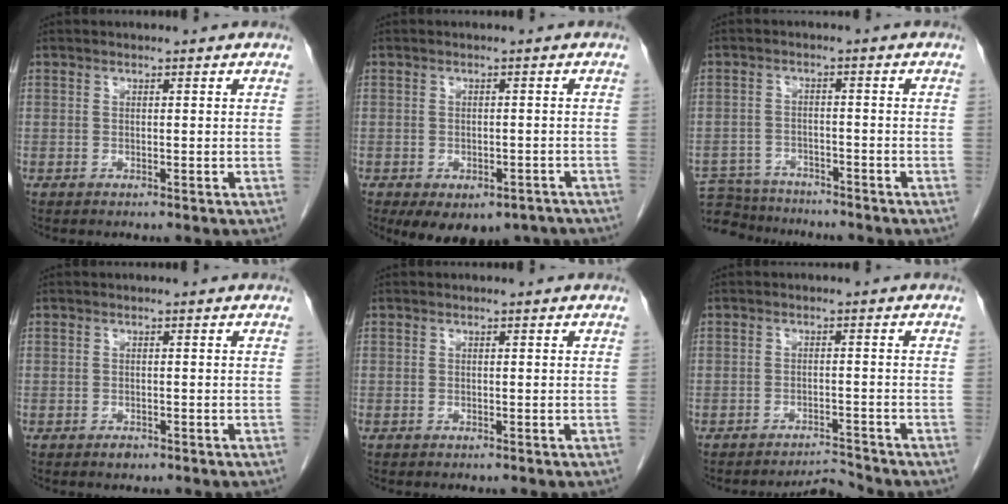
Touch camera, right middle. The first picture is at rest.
{"total": 10.2, "force": [-7.2, 5.6, 4.6], "torque": [-0.063, -0.002, -0.088]}
{"total": 9.3, "force": [-8.8, 2.8, 1.4], "torque": [-0.032, 0.004, -0.138]}
{"total": 0.9, "force": [-0.7, 0.4, 0.4], "torque": [-0.007, 0.001, -0.008]}
{"total": 0.0}
{"total": 2.9, "force": [-2.7, -0.8, -0.8], "torque": [0.017, -0.002, -0.038]}